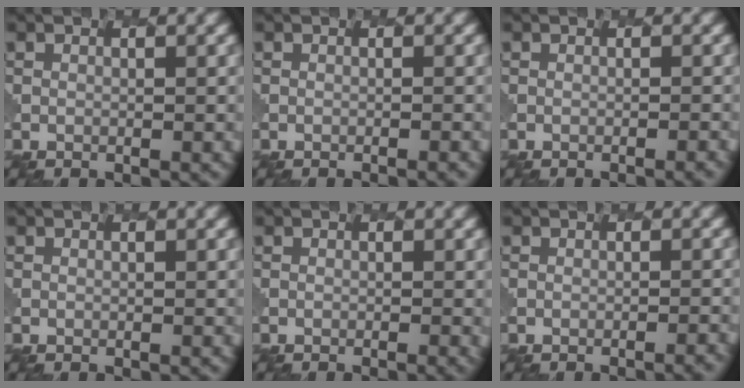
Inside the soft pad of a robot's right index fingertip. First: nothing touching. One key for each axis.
{"total": 1.0, "fx": -0.7, "fy": 0.3, "fz": 0.7, "tx": -0.001, "ty": 0.006, "tz": -0.015}
{"total": 1.2, "fx": -0.7, "fy": 0.3, "fz": 1.0, "tx": -0.004, "ty": 0.007, "tz": -0.014}
{"total": 0.0}
{"total": 0.7, "fx": -0.4, "fy": 0.2, "fz": 0.6, "tx": -0.007, "ty": 0.001, "tz": -0.012}
{"total": 2.0, "fx": -1.2, "fy": 0.6, "fz": 1.5, "tx": -0.004, "ty": 0.011, "tz": -0.018}